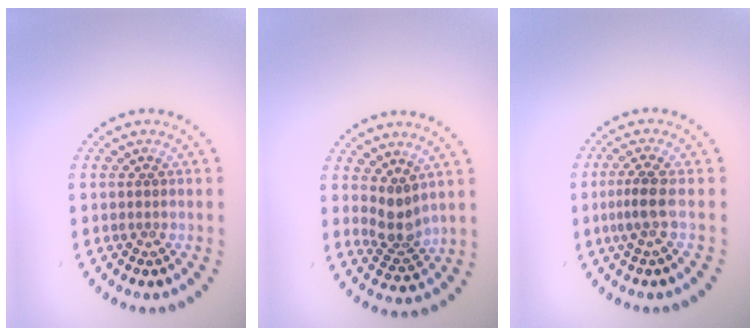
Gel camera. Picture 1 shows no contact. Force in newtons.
{"total": 2.5, "press": 1.9, "slide": 1.6}
{"total": 2.2, "press": 1.6, "slide": 1.6}